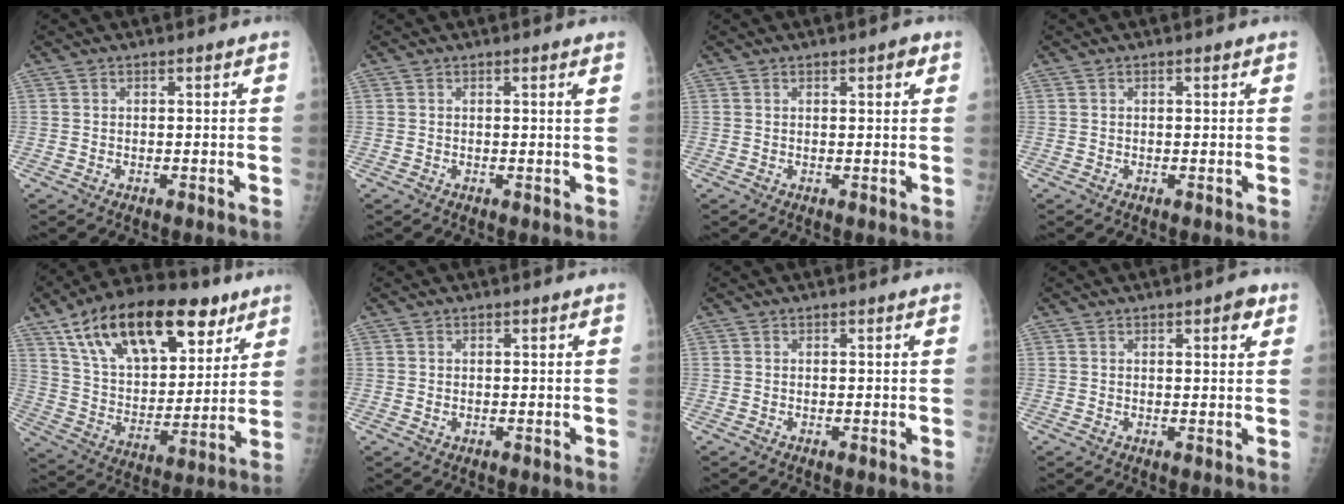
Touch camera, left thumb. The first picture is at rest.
{"total": 0.8, "force": [0.4, -0.2, 0.6], "torque": [-0.017, -0.003, 0.006]}
{"total": 2.0, "force": [1.0, 0.7, 1.6], "torque": [-0.016, -0.001, 0.011]}
{"total": 0.8, "force": [0.4, 0.3, 0.6], "torque": [-0.010, 0.000, 0.004]}
{"total": 26.9, "force": [14.8, 13.7, 17.7], "torque": [-0.265, -0.019, 0.252]}
{"total": 0.8, "force": [0.1, 0.5, 0.5], "torque": [-0.010, -0.003, 0.005]}
{"total": 0.0}
{"total": 3.2, "force": [1.6, 1.1, 2.6], "torque": [-0.024, -0.004, 0.017]}